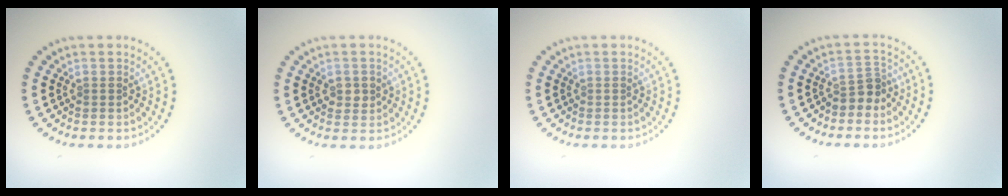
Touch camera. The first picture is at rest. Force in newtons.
{"total": 1.6, "press": 1.6, "slide": 0.2}
{"total": 0.0}
{"total": 2.2, "press": 1.7, "slide": 1.4}